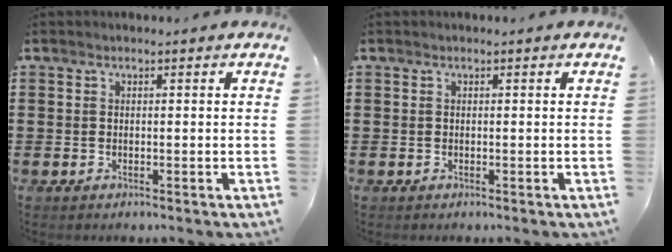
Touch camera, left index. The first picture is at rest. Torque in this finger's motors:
{"motor_torque": [0.00, 0.00, 0.00, 0.00]}